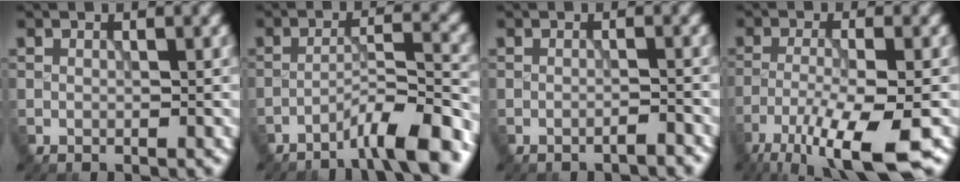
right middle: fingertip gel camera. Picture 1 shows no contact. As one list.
[{"total": 6.6, "force": [-4.8, 0.8, 4.4], "torque": [-0.064, 0.011, -0.085]}, {"total": 1.4, "force": [-1.2, 0.2, 0.8], "torque": [-0.003, 0.002, -0.026]}, {"total": 9.0, "force": [-5.8, 1.8, 6.6], "torque": [-0.119, -0.015, -0.105]}]